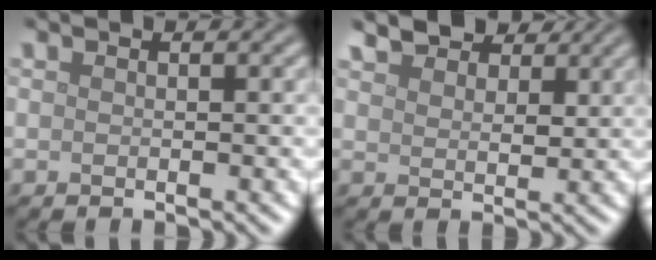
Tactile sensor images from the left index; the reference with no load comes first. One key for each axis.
{"total": 5.4, "fx": 4.1, "fy": 2.6, "fz": 2.3, "tx": -0.046, "ty": 0.007, "tz": 0.063}